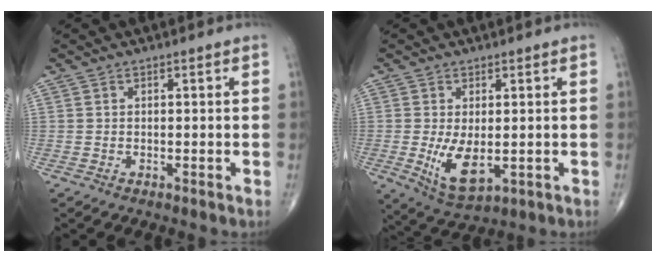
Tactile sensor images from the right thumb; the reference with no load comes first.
{"total": 7.5, "force": [-0.9, 3.6, 6.5], "torque": [-0.113, -0.022, -0.002]}